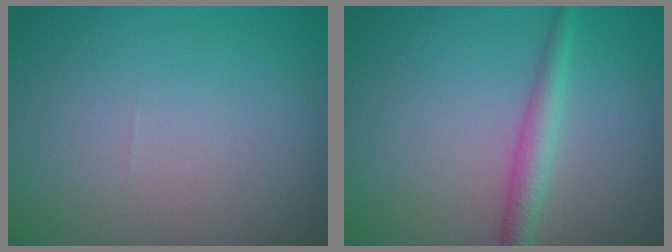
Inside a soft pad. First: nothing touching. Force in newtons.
{"total": 2.5, "press": 2.5, "slide": 0.1}